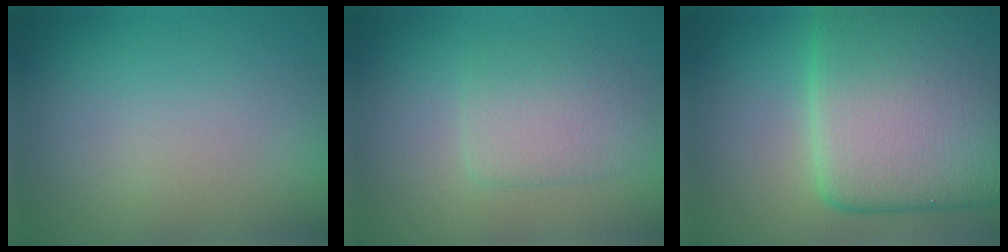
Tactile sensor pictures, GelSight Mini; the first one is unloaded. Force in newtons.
{"total": 2.6, "press": 2.6, "slide": 0.2}
{"total": 15.6, "press": 15.6, "slide": 0.3}